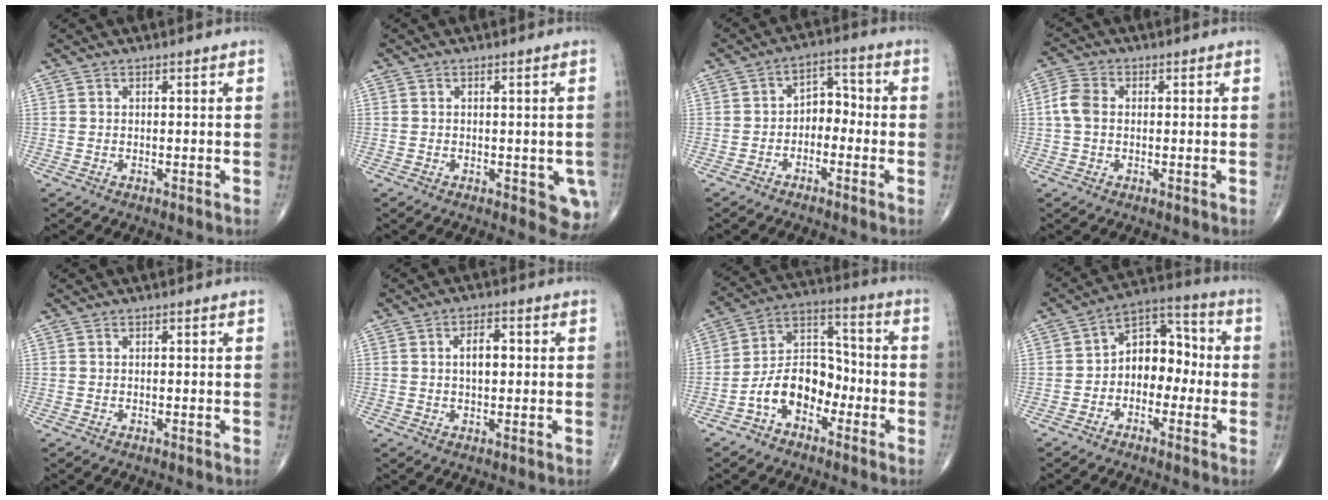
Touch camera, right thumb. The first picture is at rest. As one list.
[{"total": 4.8, "force": [-1.2, 2.5, 3.9], "torque": [-0.019, -0.004, -0.013]}, {"total": 5.5, "force": [-1.7, 3.9, 3.5], "torque": [-0.026, 0.033, -0.042]}, {"total": 4.5, "force": [0.1, 3.2, 3.2], "torque": [-0.073, 0.013, -0.004]}, {"total": 0.0}, {"total": 4.7, "force": [0.6, 2.5, 3.9], "torque": [-0.057, 0.004, 0.008]}, {"total": 11.7, "force": [-4.7, 7.7, 7.4], "torque": [-0.106, 0.060, -0.095]}, {"total": 10.2, "force": [-1.3, 7.2, 7.1], "torque": [-0.068, 0.042, -0.040]}]